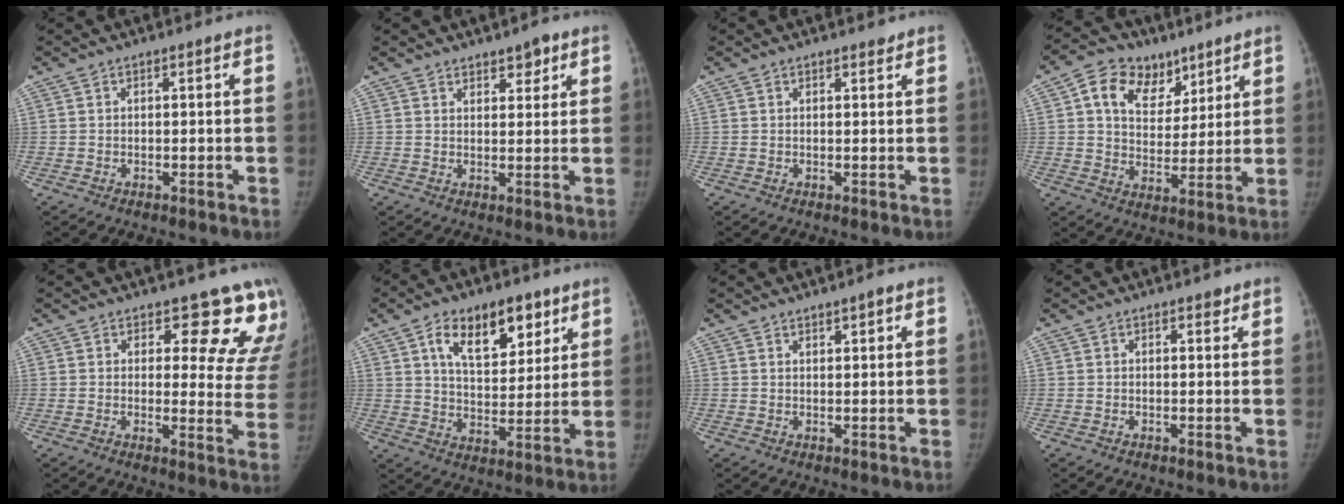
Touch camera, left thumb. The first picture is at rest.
{"total": 3.5, "force": [2.4, 1.8, 1.8], "torque": [-0.003, -0.015, 0.037]}
{"total": 0.8, "force": [0.8, 0.3, 0.0], "torque": [0.006, -0.007, 0.010]}
{"total": 12.8, "force": [6.7, 9.1, 6.0], "torque": [-0.065, -0.017, 0.116]}
{"total": 13.4, "force": [10.4, 6.2, 5.7], "torque": [-0.007, -0.073, 0.092]}
{"total": 14.3, "force": [7.3, 7.8, 9.5], "torque": [-0.109, -0.027, 0.125]}
{"total": 1.4, "force": [1.1, 0.4, 0.9], "torque": [-0.006, -0.006, 0.018]}
{"total": 0.9, "force": [0.6, 0.5, 0.3], "torque": [0.003, -0.004, 0.005]}